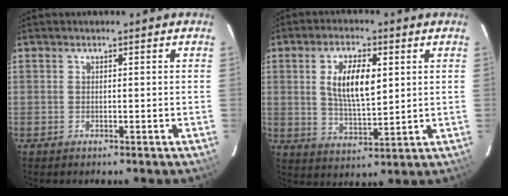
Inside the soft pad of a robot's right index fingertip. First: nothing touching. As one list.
[{"total": 9.7, "force": [2.4, 3.9, 8.5], "torque": [-0.160, 0.004, 0.049]}]